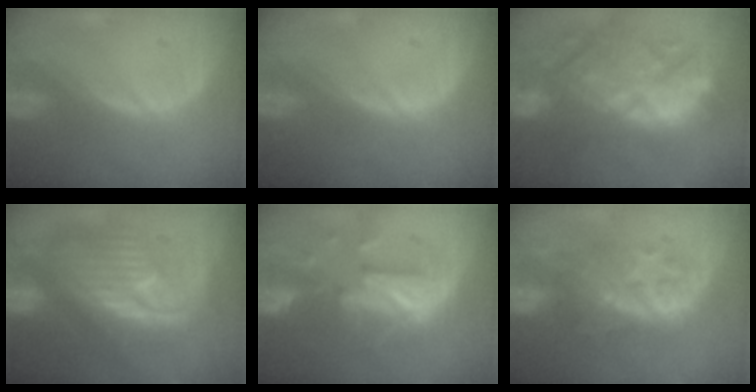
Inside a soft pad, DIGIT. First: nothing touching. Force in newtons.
{"total": 0.0}
{"total": 12.5, "press": 12.0, "slide": 3.6}
{"total": 12.3, "press": 12.2, "slide": 1.4}
{"total": 8.6, "press": 8.5, "slide": 1.2}
{"total": 8.1, "press": 7.9, "slide": 1.7}